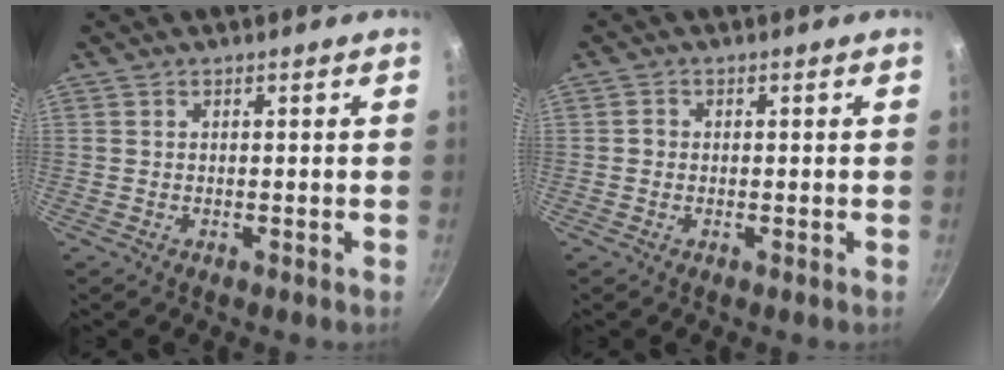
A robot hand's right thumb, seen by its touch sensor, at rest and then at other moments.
{"total": 1.1, "force": [-0.1, 1.0, 0.4], "torque": [-0.002, 0.003, -0.003]}